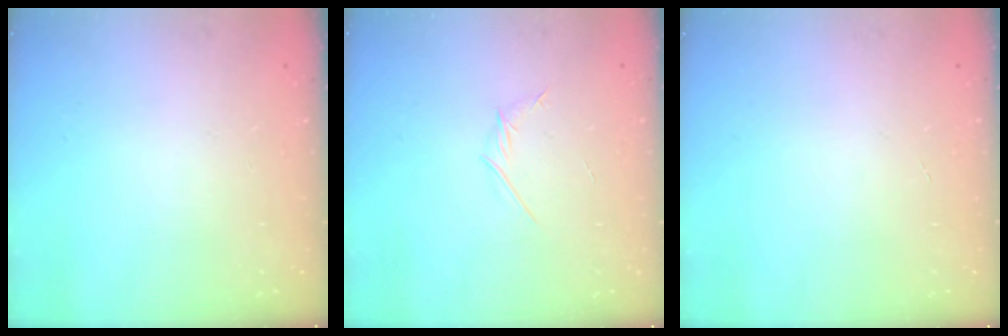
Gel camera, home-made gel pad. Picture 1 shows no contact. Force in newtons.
{"total": 2.8, "press": 2.7, "slide": 0.8}
{"total": 0.0}